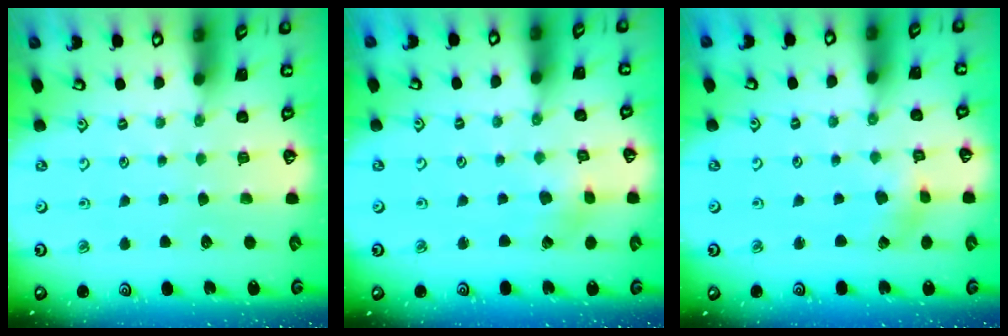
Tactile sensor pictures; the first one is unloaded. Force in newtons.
{"total": 2.1, "press": 2.1, "slide": 0.3}
{"total": 1.3, "press": 1.2, "slide": 0.3}